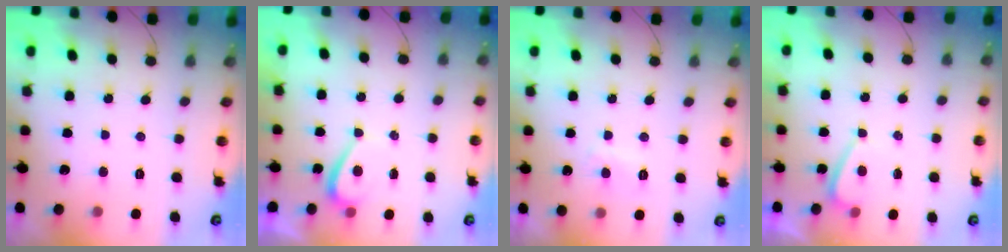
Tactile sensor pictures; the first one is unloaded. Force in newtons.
{"total": 1.1, "press": 1.0, "slide": 0.6}
{"total": 2.7, "press": 2.5, "slide": 0.8}
{"total": 1.6, "press": 1.5, "slide": 0.6}